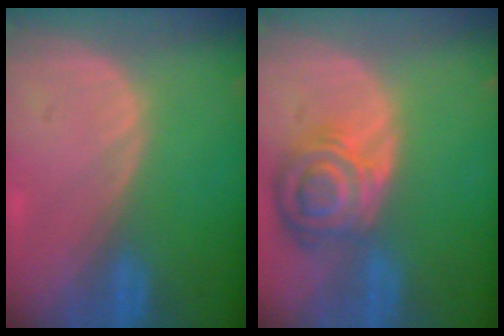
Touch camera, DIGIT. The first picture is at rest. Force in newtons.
{"total": 8.4, "press": 7.4, "slide": 3.9}